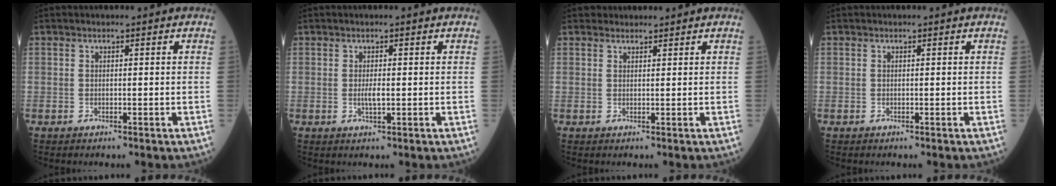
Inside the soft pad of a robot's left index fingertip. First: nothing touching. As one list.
[{"total": 1.6, "force": [0.0, 0.3, 1.6], "torque": [-0.034, -0.001, 0.001]}, {"total": 1.2, "force": [1.1, 0.4, -0.2], "torque": [-0.003, 0.007, 0.018]}, {"total": 0.0}]